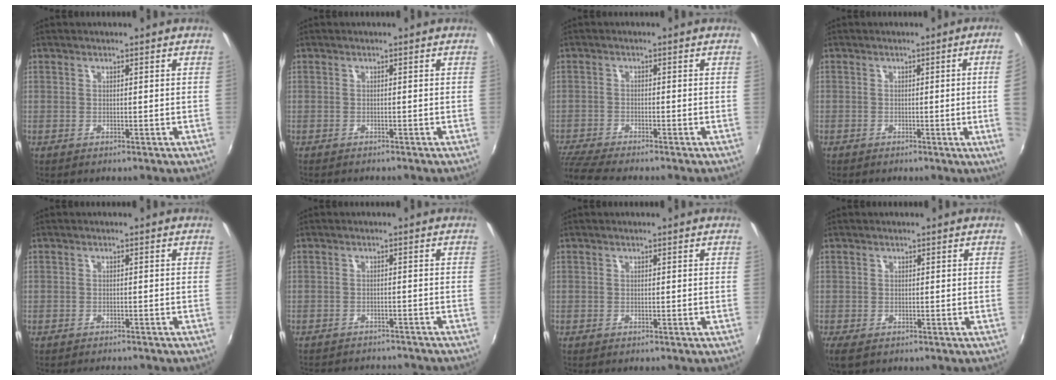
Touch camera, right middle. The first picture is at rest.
{"total": 1.3, "force": [-1.2, 0.0, 0.4], "torque": [-0.010, -0.008, -0.019]}
{"total": 7.3, "force": [-6.7, 0.1, 3.1], "torque": [-0.090, -0.027, -0.121]}
{"total": 6.2, "force": [-0.2, -1.8, 5.9], "torque": [-0.082, -0.011, 0.000]}
{"total": 3.0, "force": [-2.7, 0.7, 0.9], "torque": [-0.029, -0.006, -0.042]}
{"total": 10.1, "force": [-9.2, 2.5, 3.3], "torque": [-0.079, -0.011, -0.125]}
{"total": 0.0}
{"total": 3.0, "force": [-1.8, 1.2, 2.0], "torque": [-0.039, -0.014, -0.028]}